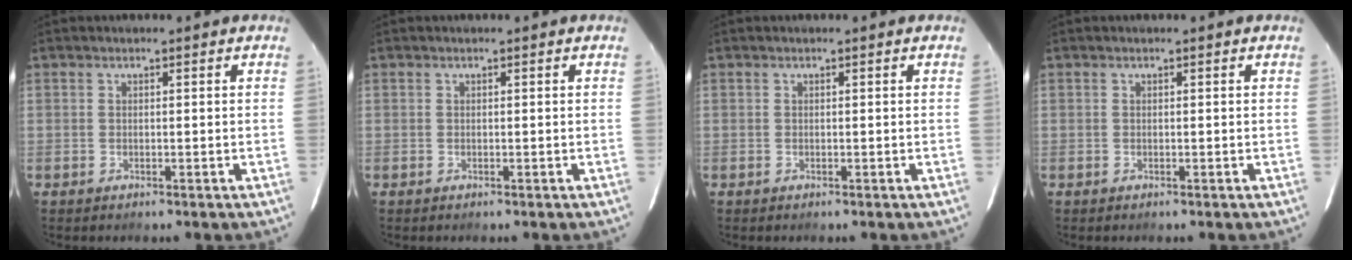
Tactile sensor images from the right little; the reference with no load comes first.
{"total": 0.0}
{"total": 0.0}
{"total": 0.0}